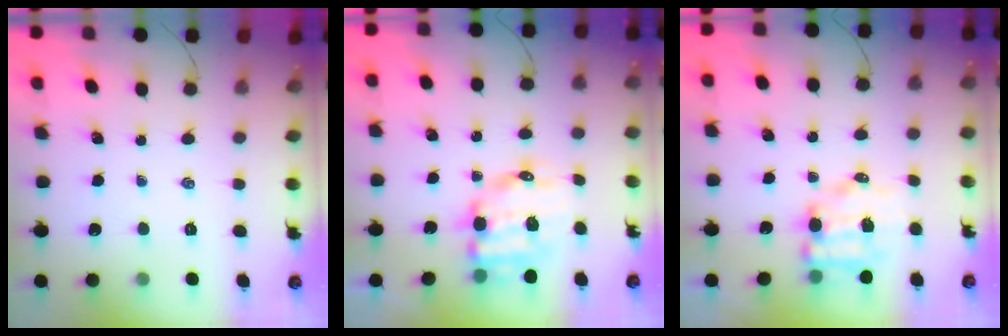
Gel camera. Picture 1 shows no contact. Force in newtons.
{"total": 9.9, "press": 9.6, "slide": 2.3}
{"total": 7.4, "press": 7.3, "slide": 1.0}